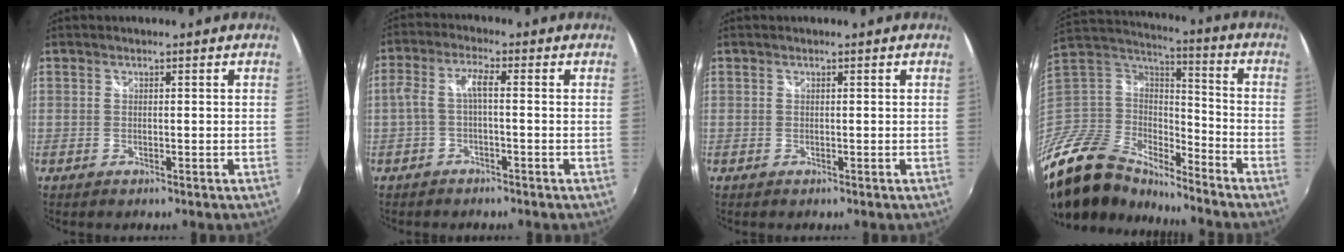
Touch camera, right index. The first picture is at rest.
{"total": 4.2, "force": [-1.0, 0.8, 4.0], "torque": [-0.087, 0.010, -0.018]}
{"total": 0.0}
{"total": 18.9, "force": [-14.9, 9.2, 7.2], "torque": [-0.177, 0.004, -0.280]}